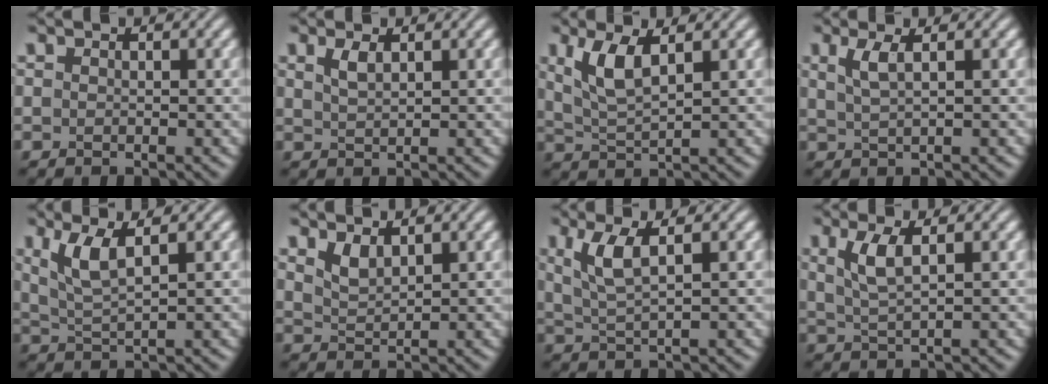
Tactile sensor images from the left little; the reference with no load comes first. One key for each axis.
{"total": 1.5, "fx": 0.9, "fy": 0.5, "fz": 1.1, "tx": -0.024, "ty": 0.001, "tz": 0.020}
{"total": 3.7, "fx": 1.7, "fy": 1.2, "fz": 3.1, "tx": -0.072, "ty": -0.002, "tz": 0.038}
{"total": 2.2, "fx": 0.9, "fy": 0.7, "fz": 1.9, "tx": -0.034, "ty": 0.001, "tz": 0.017}
{"total": 3.6, "fx": 1.6, "fy": 0.9, "fz": 3.1, "tx": -0.068, "ty": -0.003, "tz": 0.037}
{"total": 1.7, "fx": 1.3, "fy": 0.6, "fz": 1.0, "tx": -0.024, "ty": -0.006, "tz": 0.031}
{"total": 3.5, "fx": 1.4, "fy": 0.9, "fz": 3.2, "tx": -0.069, "ty": -0.001, "tz": 0.032}
{"total": 2.9, "fx": 1.1, "fy": 0.8, "fz": 2.6, "tx": -0.054, "ty": -0.002, "tz": 0.024}